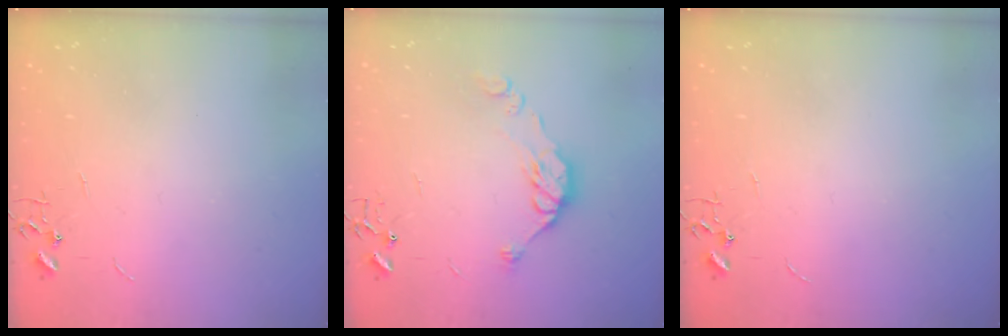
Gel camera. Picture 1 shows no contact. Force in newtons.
{"total": 10.5, "press": 10.5, "slide": 0.3}
{"total": 0.0}